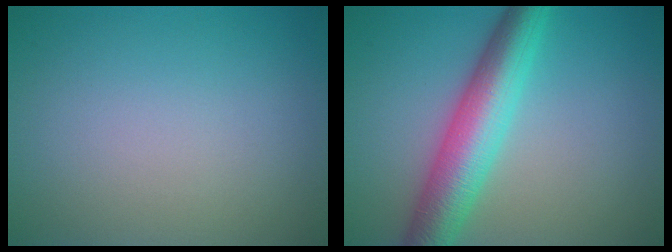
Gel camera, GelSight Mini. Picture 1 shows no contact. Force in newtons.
{"total": 7.1, "press": 7.1, "slide": 0.2}